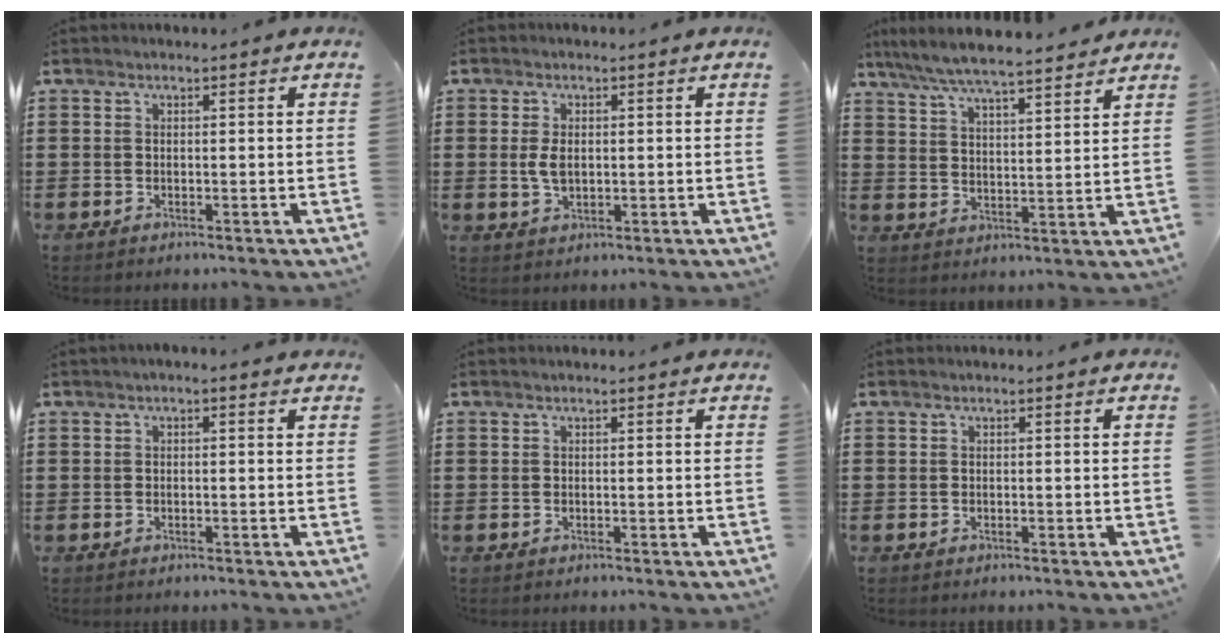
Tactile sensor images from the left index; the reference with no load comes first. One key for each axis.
{"total": 3.2, "fx": 0.2, "fy": 1.8, "fz": 2.6, "tx": -0.069, "ty": -0.001, "tz": -0.002}
{"total": 6.2, "fx": 5.8, "fy": 0.2, "fz": 2.3, "tx": -0.067, "ty": -0.027, "tz": 0.100}
{"total": 0.6, "fx": -0.2, "fy": 0.2, "fz": 0.5, "tx": -0.010, "ty": 0.000, "tz": -0.004}
{"total": 0.0}
{"total": 0.0}